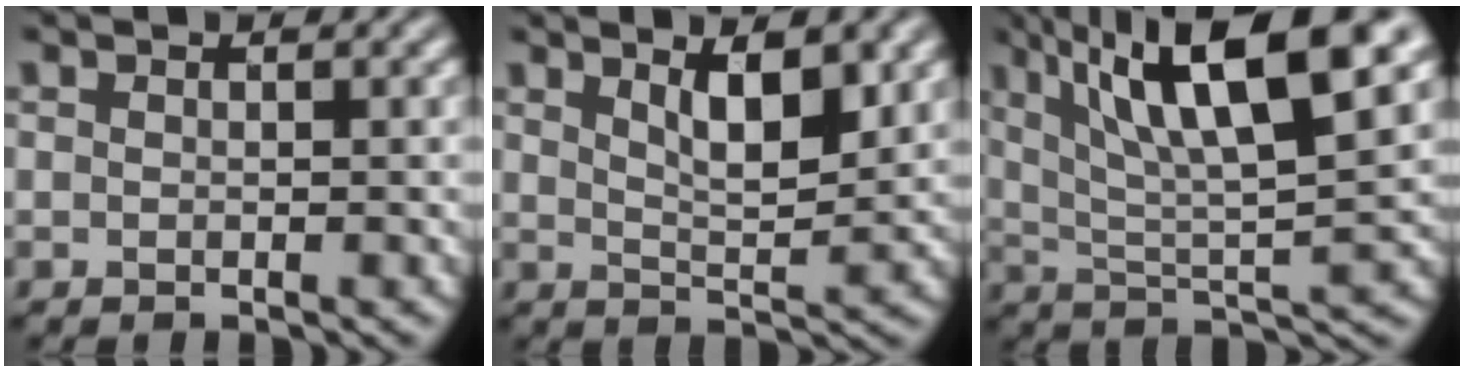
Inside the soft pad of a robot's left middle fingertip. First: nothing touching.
{"total": 4.4, "force": [2.1, 1.3, 3.6], "torque": [-0.058, -0.006, 0.033]}
{"total": 12.5, "force": [6.0, 3.0, 10.5], "torque": [-0.173, 0.011, 0.103]}